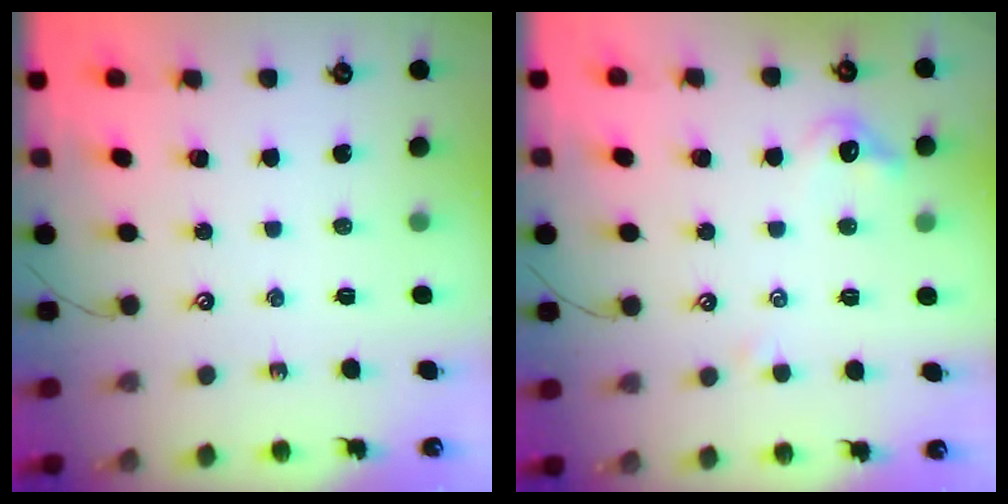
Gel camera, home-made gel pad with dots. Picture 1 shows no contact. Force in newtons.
{"total": 0.8, "press": 0.2, "slide": 0.7}